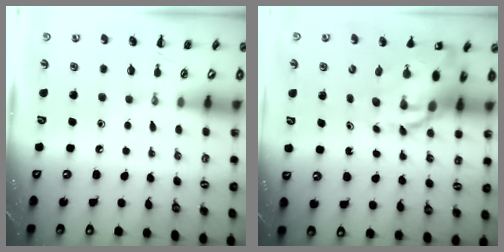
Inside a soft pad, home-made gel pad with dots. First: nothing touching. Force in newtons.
{"total": 11.7, "press": 11.3, "slide": 3.0}